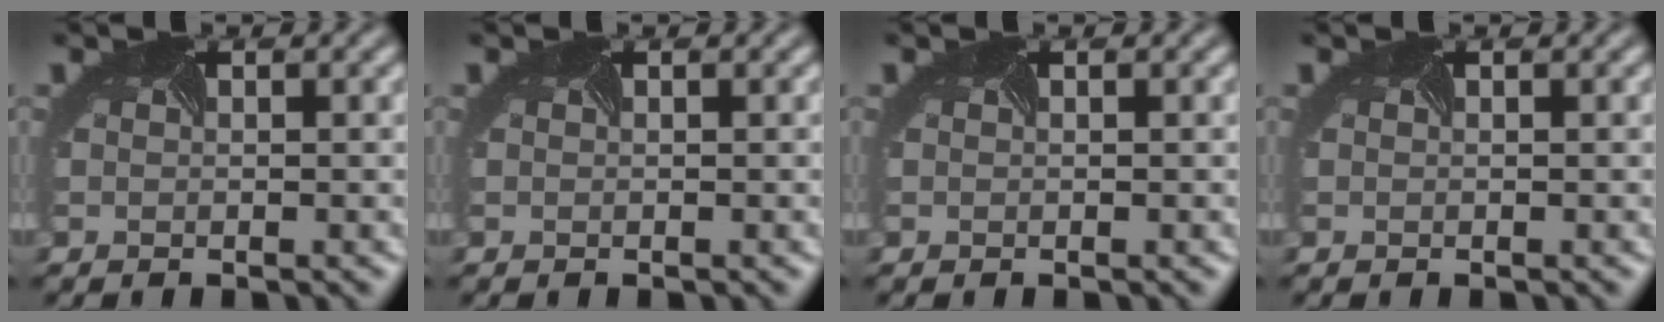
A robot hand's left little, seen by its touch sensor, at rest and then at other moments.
{"total": 0.0}
{"total": 0.0}
{"total": 0.0}